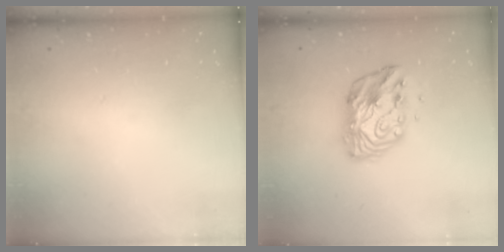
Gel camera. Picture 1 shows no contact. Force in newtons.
{"total": 11.2, "press": 11.2, "slide": 0.9}